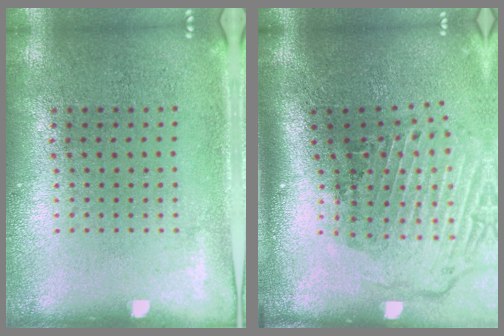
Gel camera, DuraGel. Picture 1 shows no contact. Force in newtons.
{"total": 2.9, "press": 2.0, "slide": 2.2}